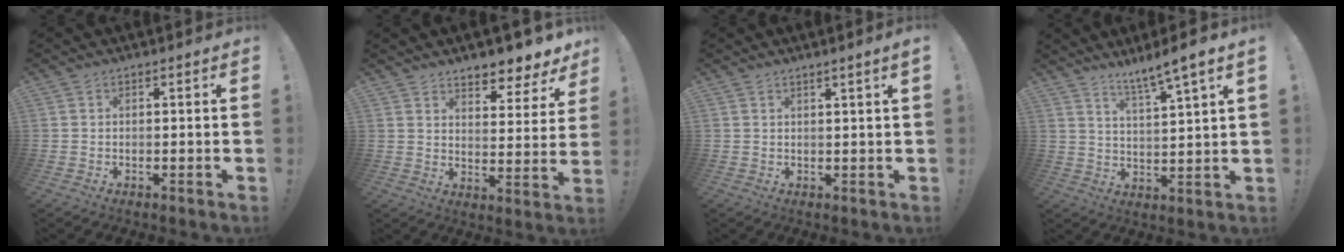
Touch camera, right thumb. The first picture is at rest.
{"total": 7.6, "force": [6.9, 2.3, 2.4], "torque": [-0.019, -0.068, 0.123]}
{"total": 2.1, "force": [1.3, -0.6, 1.5], "torque": [-0.022, -0.007, 0.019]}
{"total": 7.6, "force": [6.1, -1.0, 4.4], "torque": [-0.070, -0.046, 0.096]}